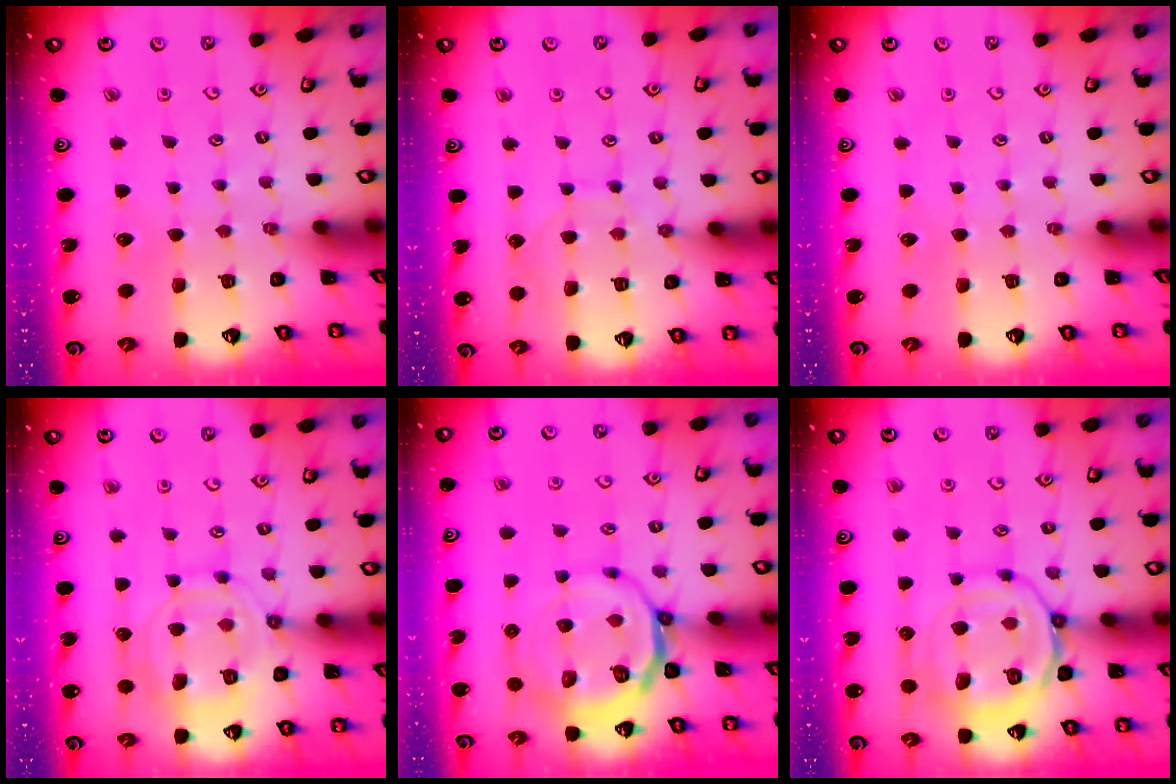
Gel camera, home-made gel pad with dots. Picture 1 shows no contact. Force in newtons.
{"total": 8.3, "press": 8.2, "slide": 0.8}
{"total": 0.0}
{"total": 12.7, "press": 12.6, "slide": 1.3}
{"total": 11.2, "press": 10.9, "slide": 2.3}
{"total": 16.1, "press": 16.0, "slide": 1.5}